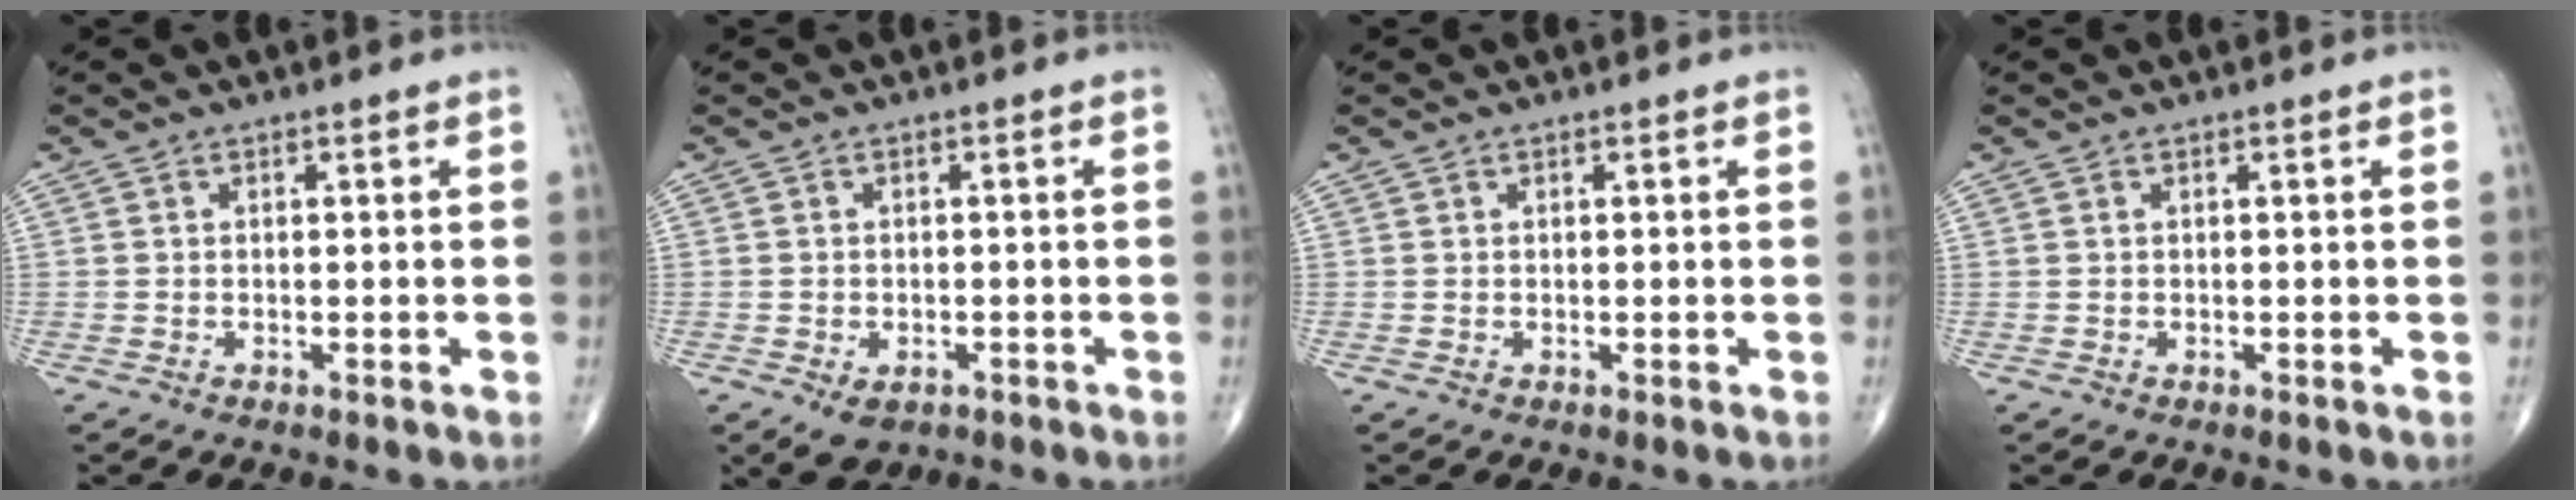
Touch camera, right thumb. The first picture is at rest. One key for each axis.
{"total": 4.0, "fx": -1.9, "fy": 2.7, "fz": 2.3, "tx": -0.034, "ty": 0.002, "tz": -0.019}
{"total": 0.0}
{"total": 0.0}